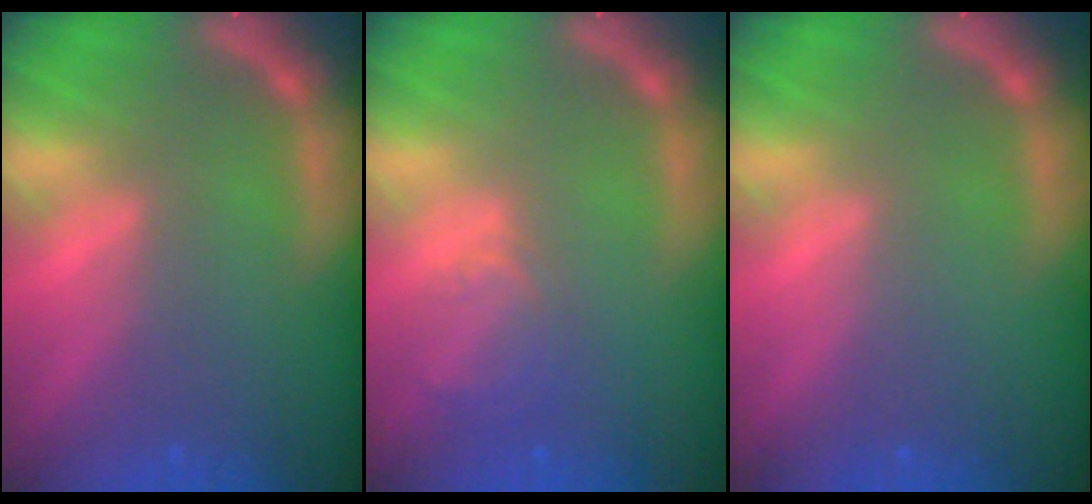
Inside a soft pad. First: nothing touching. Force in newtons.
{"total": 2.9}
{"total": 0.0}